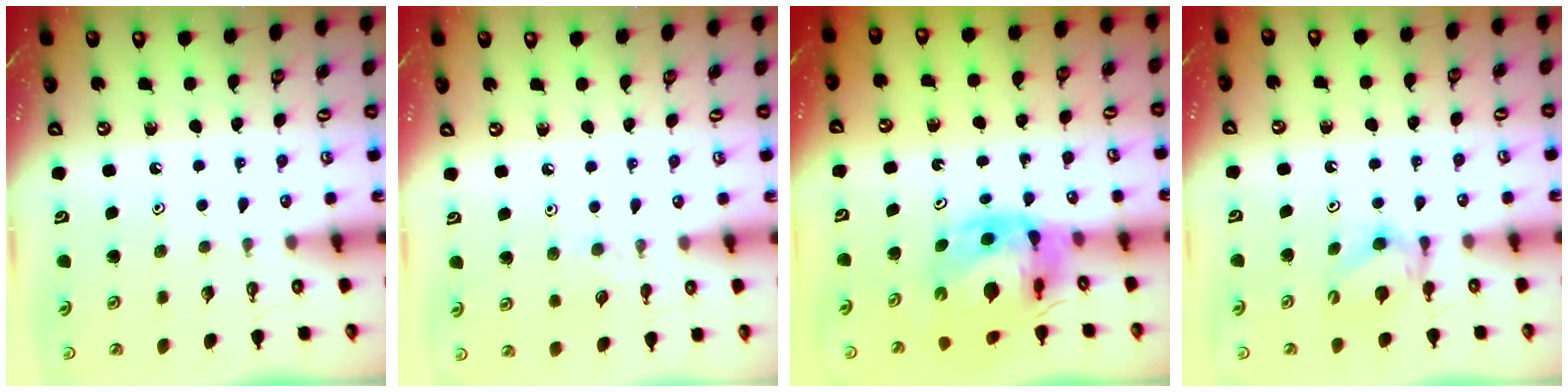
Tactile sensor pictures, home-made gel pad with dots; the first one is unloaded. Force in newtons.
{"total": 2.9, "press": 2.9, "slide": 0.3}
{"total": 9.4, "press": 9.3, "slide": 1.1}
{"total": 5.7, "press": 5.7, "slide": 0.4}